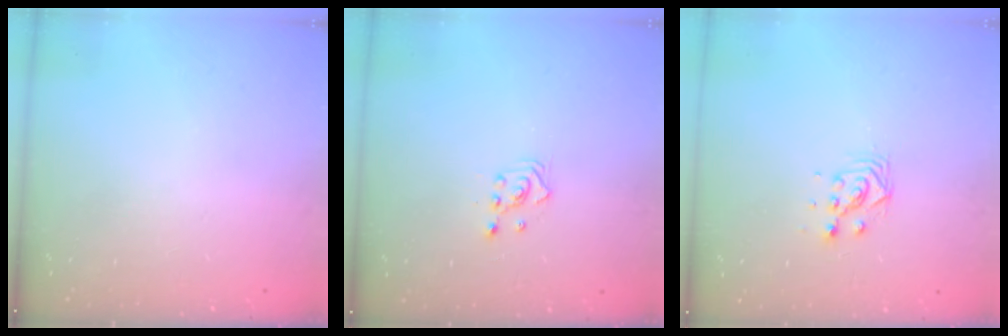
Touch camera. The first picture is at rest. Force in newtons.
{"total": 2.3, "press": 2.3, "slide": 0.3}
{"total": 4.6, "press": 4.6, "slide": 0.2}